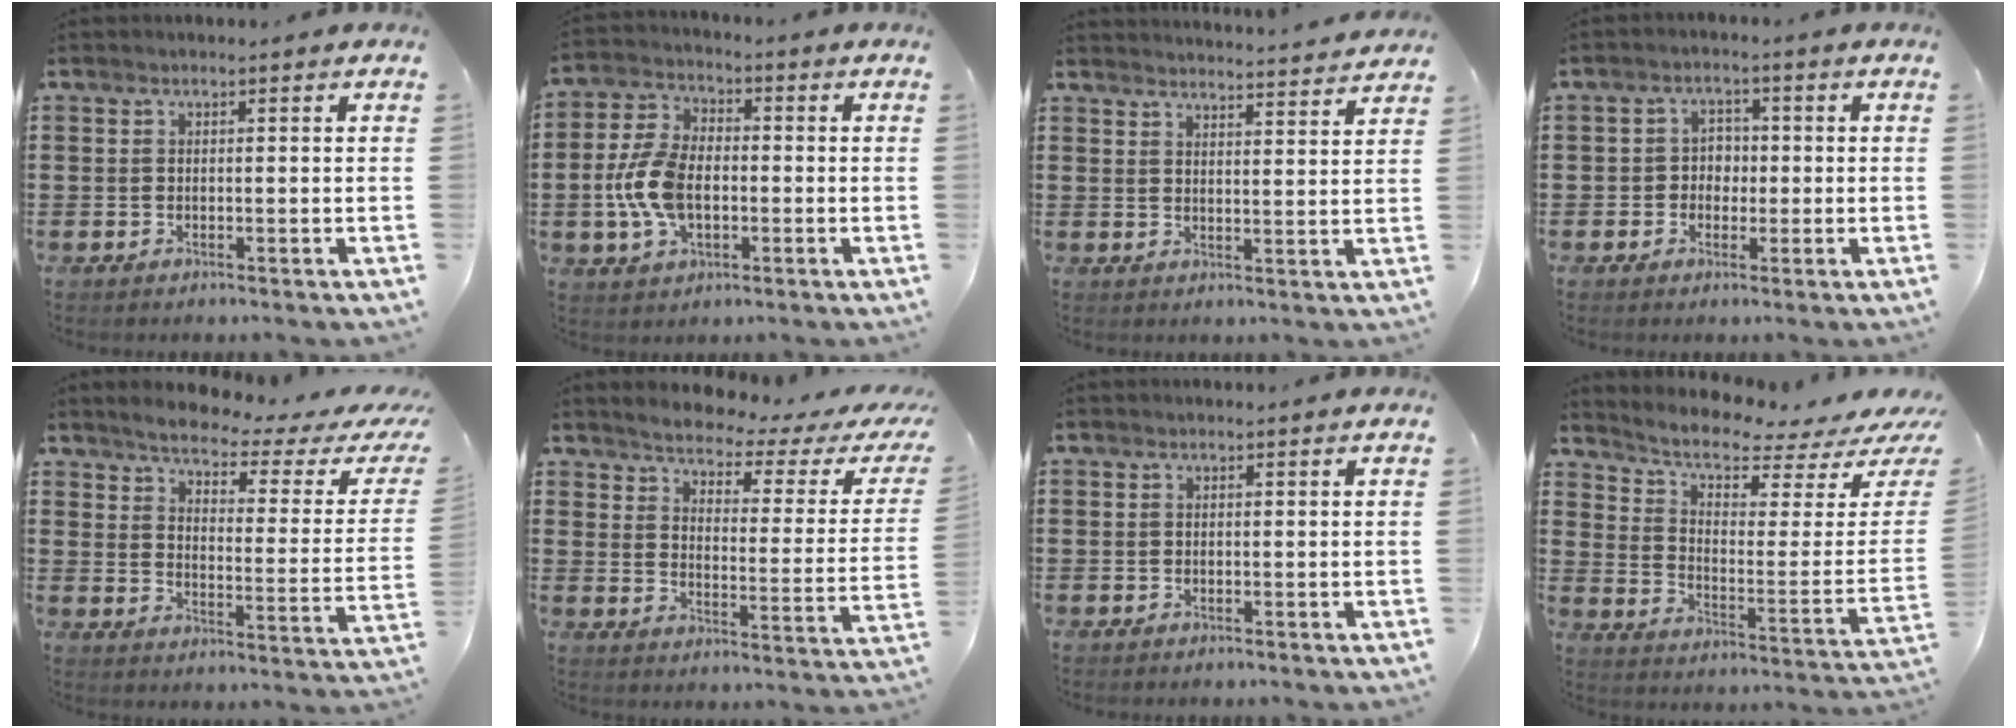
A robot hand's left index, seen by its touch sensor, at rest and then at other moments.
{"total": 9.3, "force": [-1.4, 5.6, 7.4], "torque": [-0.184, -0.001, -0.034]}
{"total": 3.6, "force": [3.5, -0.8, 0.1], "torque": [-0.006, -0.030, 0.059]}
{"total": 3.1, "force": [-0.6, 2.7, 1.3], "torque": [-0.036, 0.008, -0.018]}
{"total": 4.0, "force": [3.2, 0.1, 2.3], "torque": [-0.064, -0.024, 0.046]}
{"total": 3.1, "force": [2.9, 0.2, 1.2], "torque": [-0.046, -0.028, 0.039]}
{"total": 0.0}
{"total": 5.7, "force": [4.4, 1.7, 3.1], "torque": [-0.076, -0.039, 0.073]}